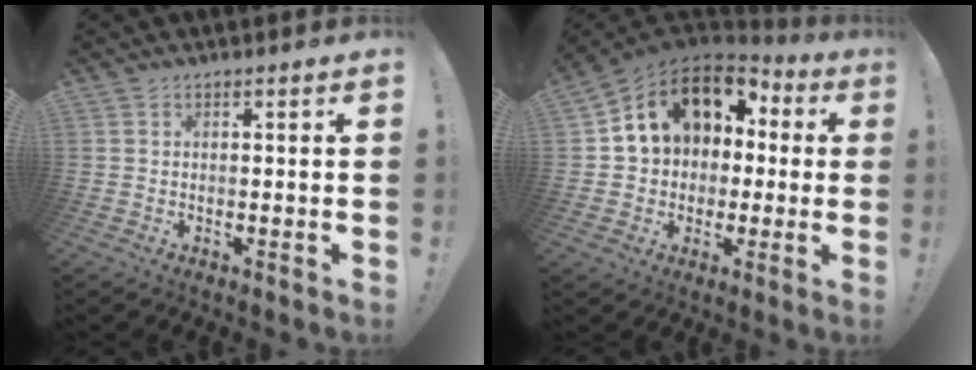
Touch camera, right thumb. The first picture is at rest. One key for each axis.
{"total": 13.6, "fx": 5.2, "fy": 10.1, "fz": 7.5, "tx": -0.122, "ty": -0.016, "tz": 0.099}